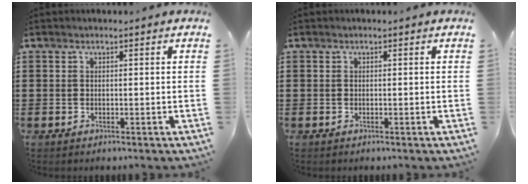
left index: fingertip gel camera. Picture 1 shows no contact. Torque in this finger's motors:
{"motor_torque": [0.00, 0.00, 0.00, 0.00]}